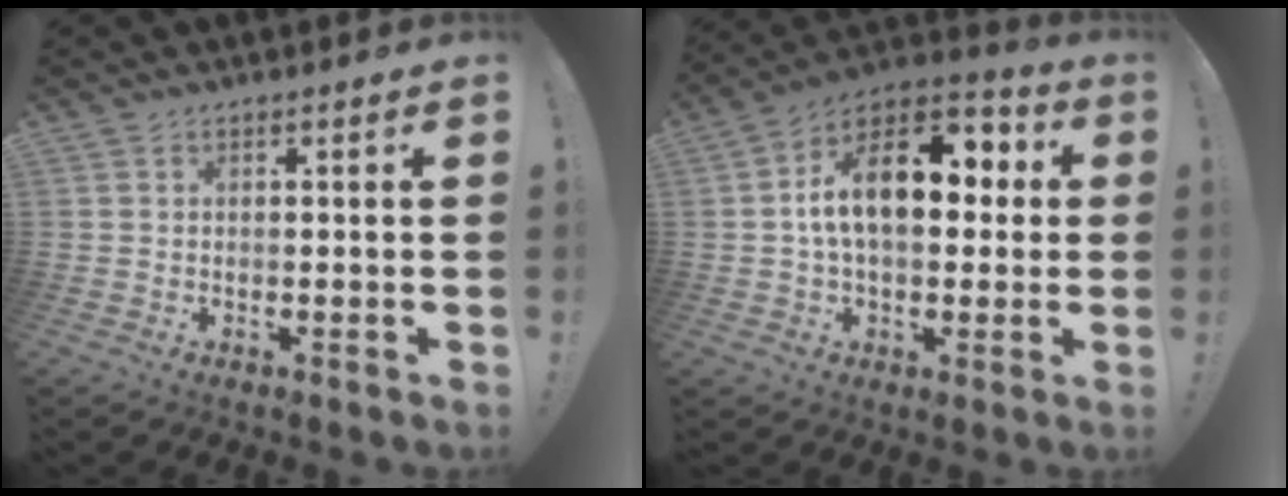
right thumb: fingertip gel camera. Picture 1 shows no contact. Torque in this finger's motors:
{"motor_torque": [2.51, 2.50, 0.19, 0.15, 0.18]}